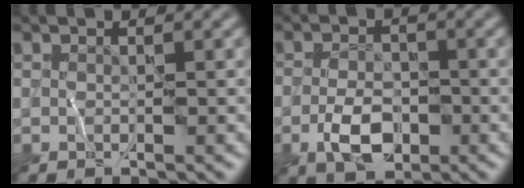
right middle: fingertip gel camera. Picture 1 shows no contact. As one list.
[{"total": 4.0, "force": [-1.6, 2.2, 2.9], "torque": [-0.051, -0.001, -0.035]}]